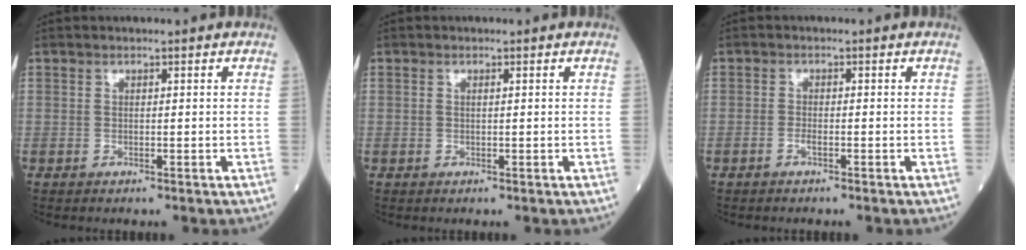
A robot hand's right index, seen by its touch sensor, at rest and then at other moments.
{"total": 0.5, "force": [0.2, 0.1, 0.5], "torque": [-0.020, 0.004, 0.005]}
{"total": 0.9, "force": [-0.7, 0.2, 0.6], "torque": [-0.013, 0.002, -0.014]}